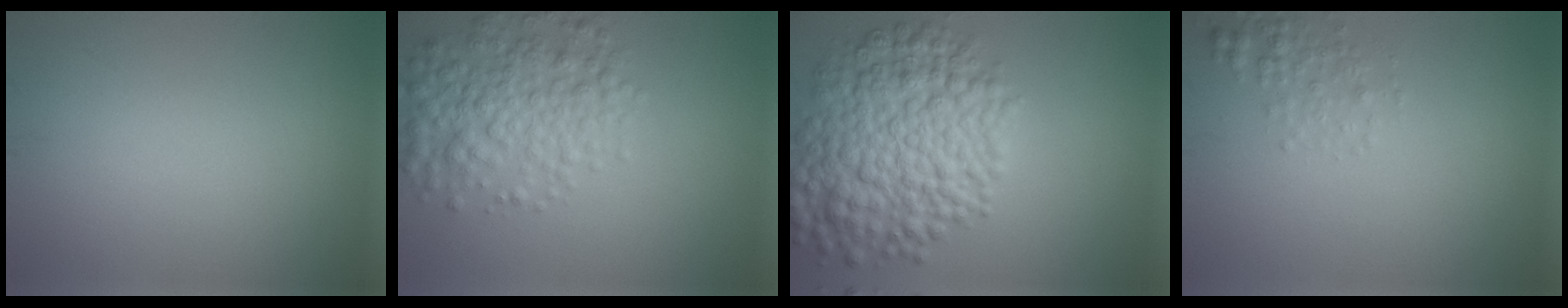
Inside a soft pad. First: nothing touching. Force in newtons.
{"total": 5.5, "press": 5.5, "slide": 0.2}
{"total": 9.7, "press": 9.7, "slide": 0.2}
{"total": 1.9, "press": 1.9, "slide": 0.1}